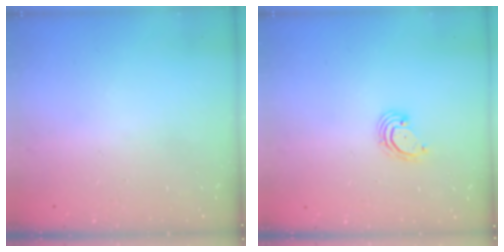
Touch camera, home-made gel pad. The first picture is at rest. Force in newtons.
{"total": 2.8, "press": 2.8, "slide": 0.2}